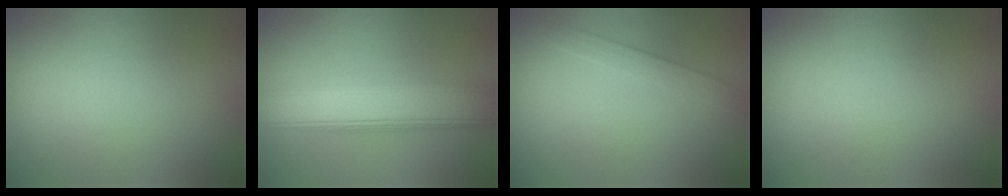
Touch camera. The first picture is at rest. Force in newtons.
{"total": 7.1, "press": 7.1, "slide": 0.3}
{"total": 1.7, "press": 1.7, "slide": 0.1}
{"total": 0.0}